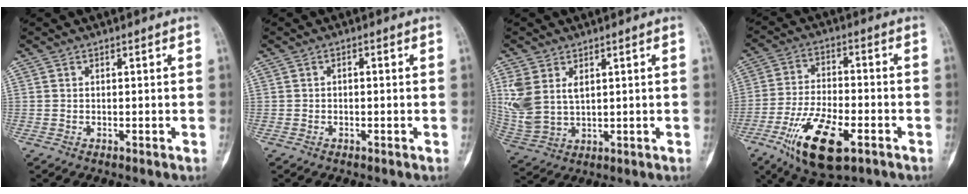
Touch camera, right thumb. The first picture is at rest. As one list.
[{"total": 0.5, "force": [-0.2, 0.2, 0.4], "torque": [-0.005, 0.007, -0.006]}, {"total": 9.2, "force": [2.9, 5.9, 6.4], "torque": [-0.142, -0.008, 0.074]}, {"total": 15.2, "force": [-7.1, 6.3, 11.9], "torque": [-0.216, 0.015, -0.120]}]